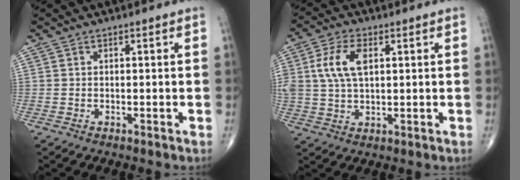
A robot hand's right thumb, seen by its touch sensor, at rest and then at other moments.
{"total": 8.5, "force": [2.1, 4.6, 6.8], "torque": [-0.144, 0.006, 0.040]}